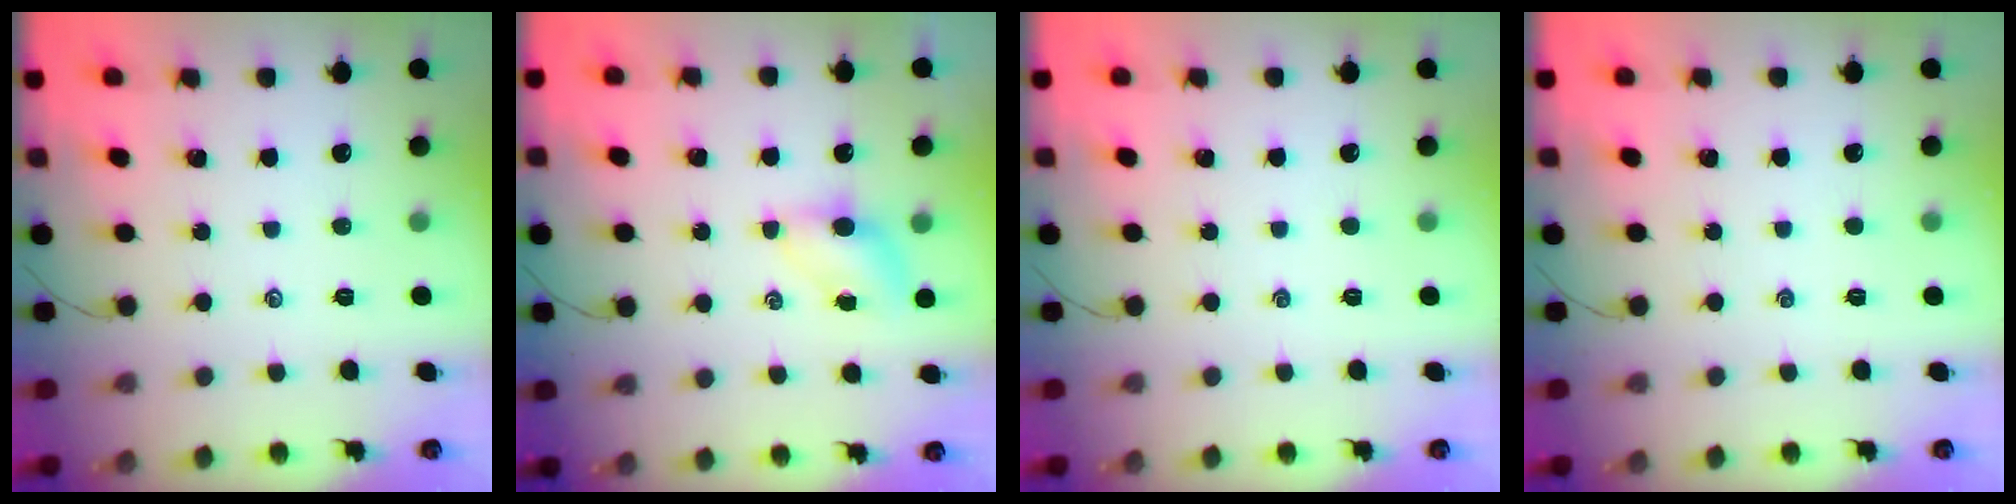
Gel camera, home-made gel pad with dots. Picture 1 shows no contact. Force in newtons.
{"total": 4.2, "press": 4.0, "slide": 1.1}
{"total": 0.0}
{"total": 0.0}